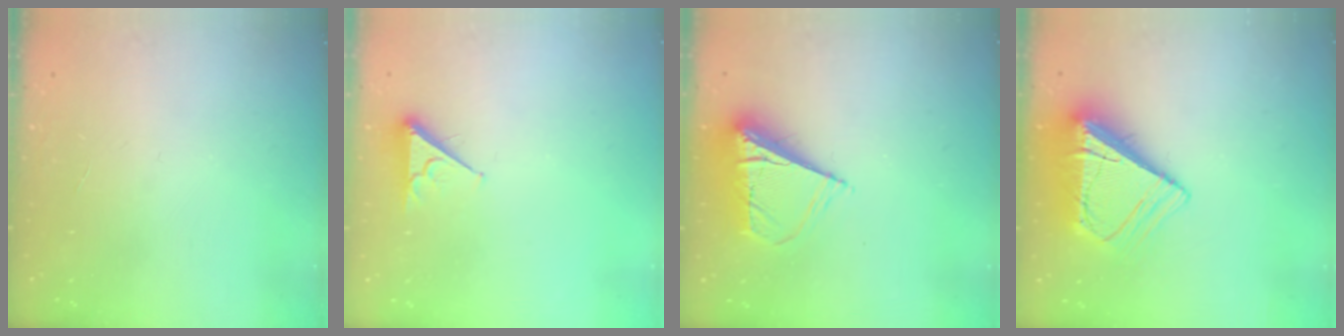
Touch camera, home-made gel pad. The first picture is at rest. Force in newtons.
{"total": 3.9, "press": 3.8, "slide": 0.6}
{"total": 9.1, "press": 9.1, "slide": 1.0}
{"total": 12.3, "press": 12.2, "slide": 1.5}